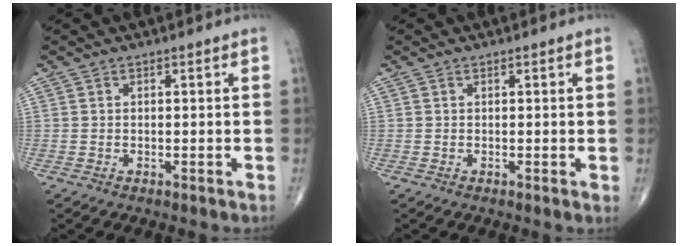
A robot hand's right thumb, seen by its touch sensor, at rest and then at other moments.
{"total": 0.7, "force": [0.2, 0.1, 0.6], "torque": [-0.013, -0.002, 0.002]}